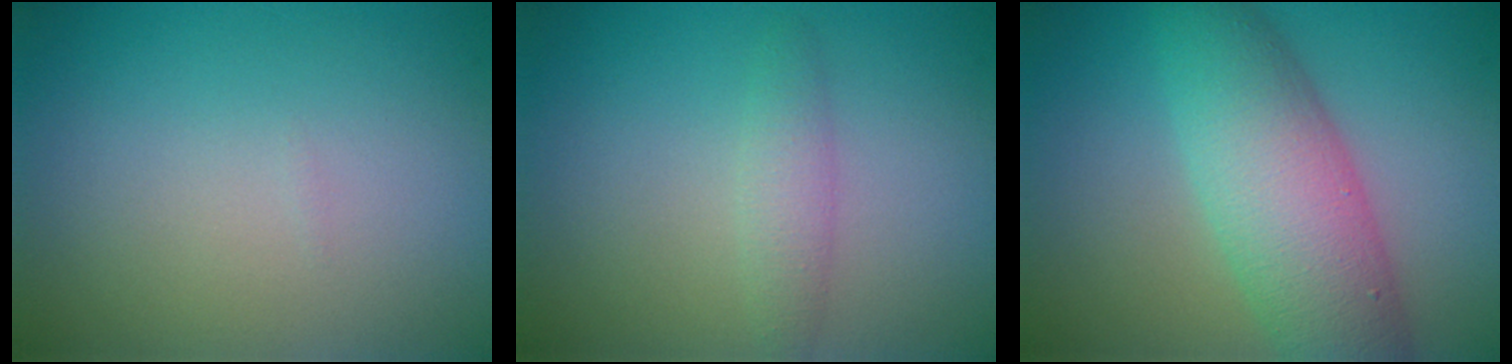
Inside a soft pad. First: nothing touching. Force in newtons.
{"total": 1.8, "press": 1.8, "slide": 0.1}
{"total": 7.5, "press": 7.5, "slide": 0.1}